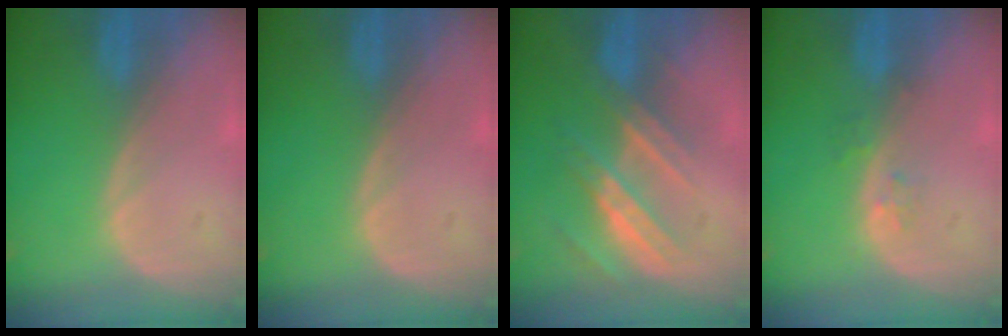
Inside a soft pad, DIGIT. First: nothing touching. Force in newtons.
{"total": 0.0}
{"total": 7.4, "press": 6.9, "slide": 2.7}
{"total": 1.6, "press": 1.6, "slide": 0.1}